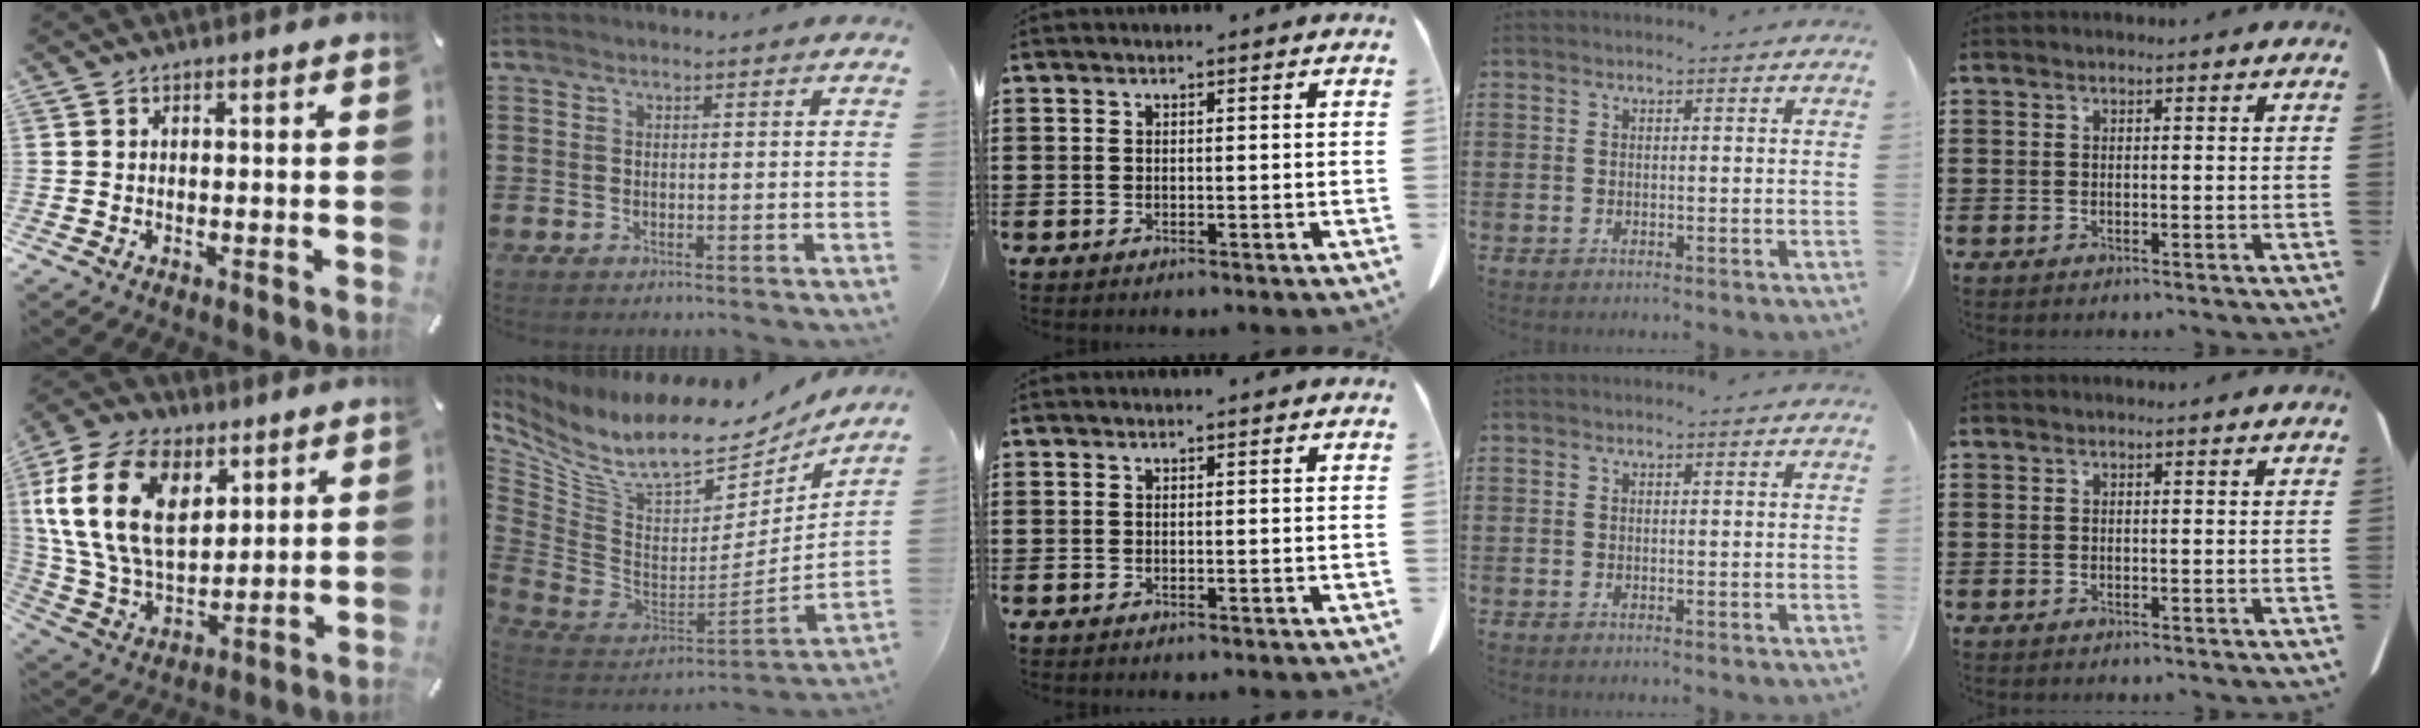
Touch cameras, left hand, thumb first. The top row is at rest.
{"thumb": {"total": 20.2, "force": [7.4, 13.7, 12.9], "torque": [-0.292, -0.021, 0.133]}, "index": {"total": 12.5, "force": [8.8, 4.8, 7.5], "torque": [-0.179, -0.075, 0.150]}}